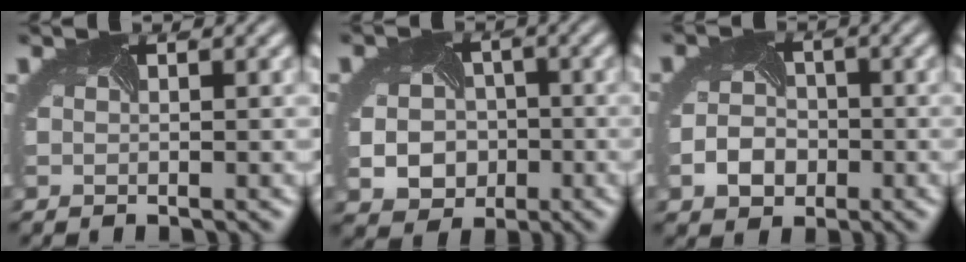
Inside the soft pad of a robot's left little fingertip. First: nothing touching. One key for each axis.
{"total": 5.5, "fx": -1.3, "fy": 4.9, "fz": 2.3, "tx": -0.036, "ty": -0.018, "tz": -0.021}
{"total": 2.8, "fx": -1.1, "fy": 2.4, "fz": 0.9, "tx": -0.023, "ty": -0.001, "tz": -0.025}